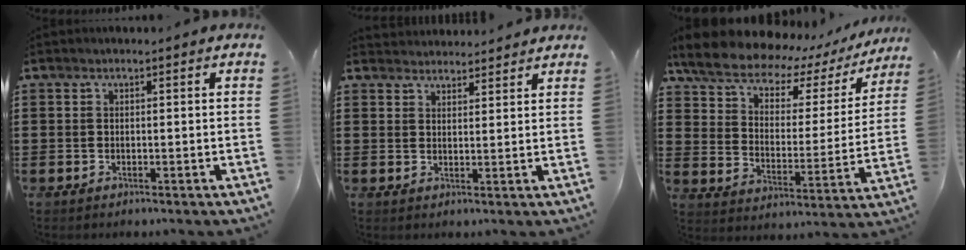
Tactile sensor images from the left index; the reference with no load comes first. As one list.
[{"total": 2.6, "force": [2.5, 0.2, -0.5], "torque": [0.002, -0.006, 0.049]}, {"total": 7.9, "force": [6.8, 2.5, 3.2], "torque": [-0.097, -0.045, 0.114]}]